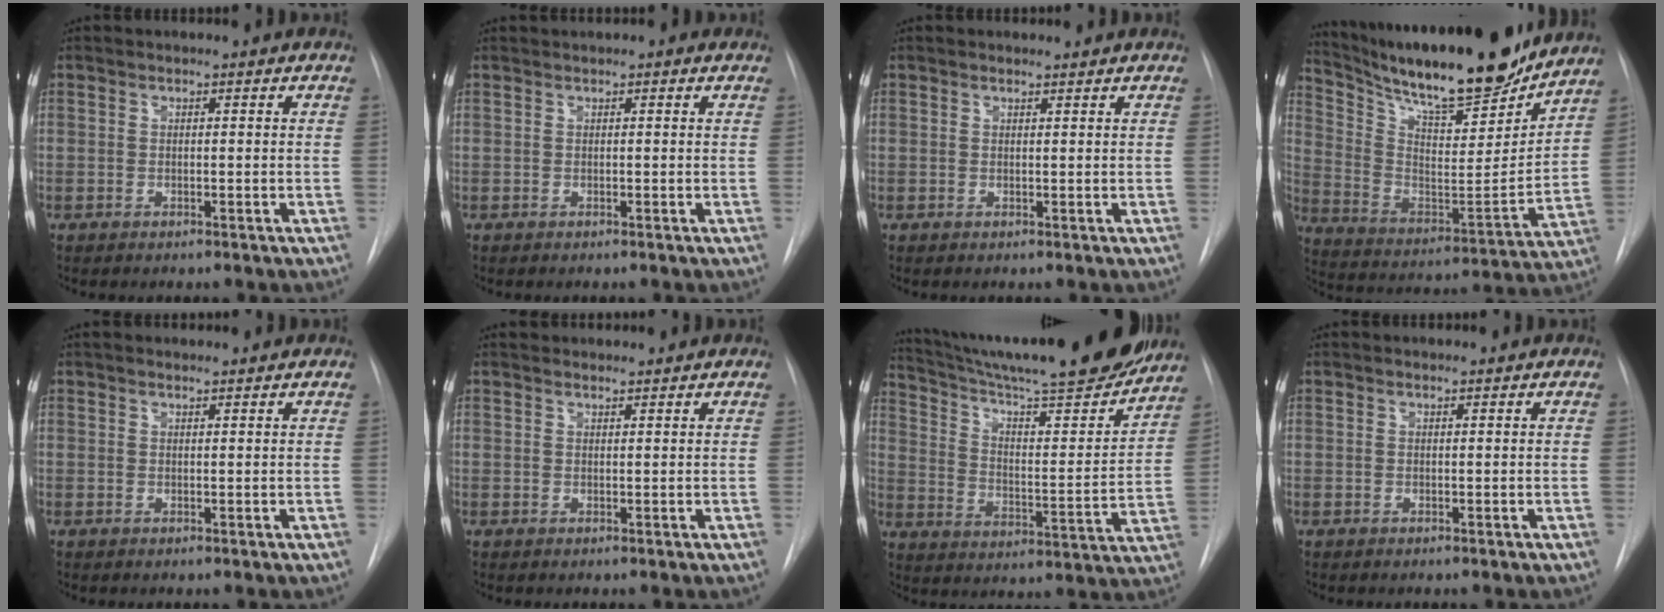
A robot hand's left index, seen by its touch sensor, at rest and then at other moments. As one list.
[{"total": 1.9, "force": [1.6, 0.4, 0.9], "torque": [-0.010, 0.024, 0.021]}, {"total": 1.2, "force": [1.2, 0.1, 0.1], "torque": [-0.009, 0.001, 0.020]}, {"total": 23.9, "force": [20.6, 3.7, 11.6], "torque": [-0.209, -0.024, 0.327]}, {"total": 4.3, "force": [4.0, 0.5, 1.5], "torque": [-0.018, 0.024, 0.055]}, {"total": 4.5, "force": [4.4, 0.6, 1.0], "torque": [-0.011, 0.027, 0.059]}, {"total": 26.8, "force": [23.8, 1.9, 12.2], "torque": [-0.200, -0.048, 0.339]}, {"total": 0.6, "force": [0.6, 0.0, 0.0], "torque": [-0.007, 0.000, 0.012]}]